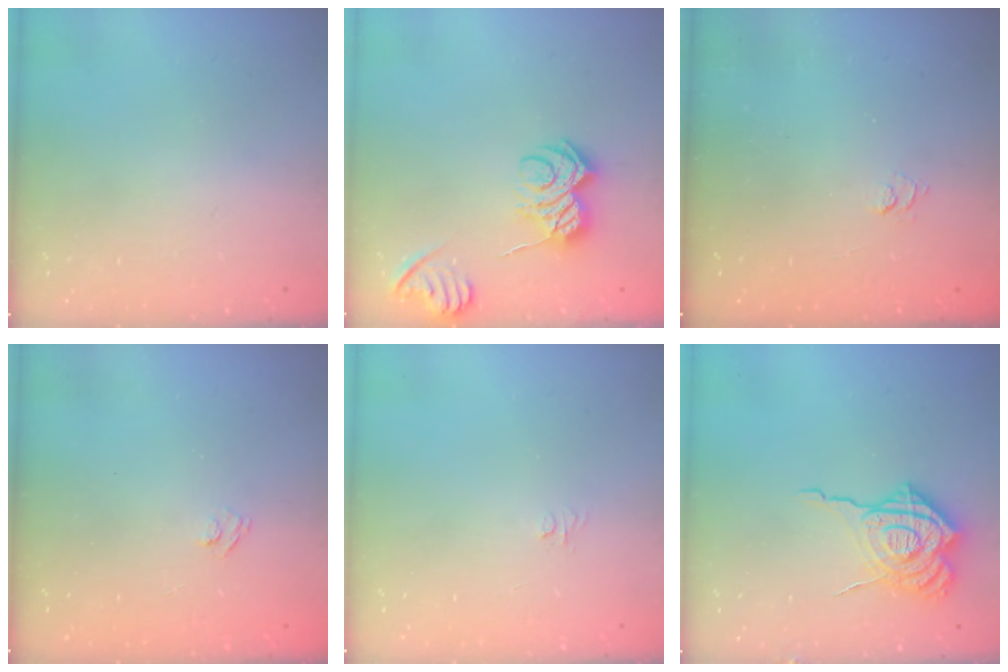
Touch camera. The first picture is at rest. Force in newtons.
{"total": 8.0, "press": 8.0, "slide": 0.7}
{"total": 1.9, "press": 1.5, "slide": 1.3}
{"total": 2.7, "press": 2.5, "slide": 0.9}
{"total": 3.1, "press": 3.0, "slide": 0.3}
{"total": 16.1, "press": 16.0, "slide": 1.7}